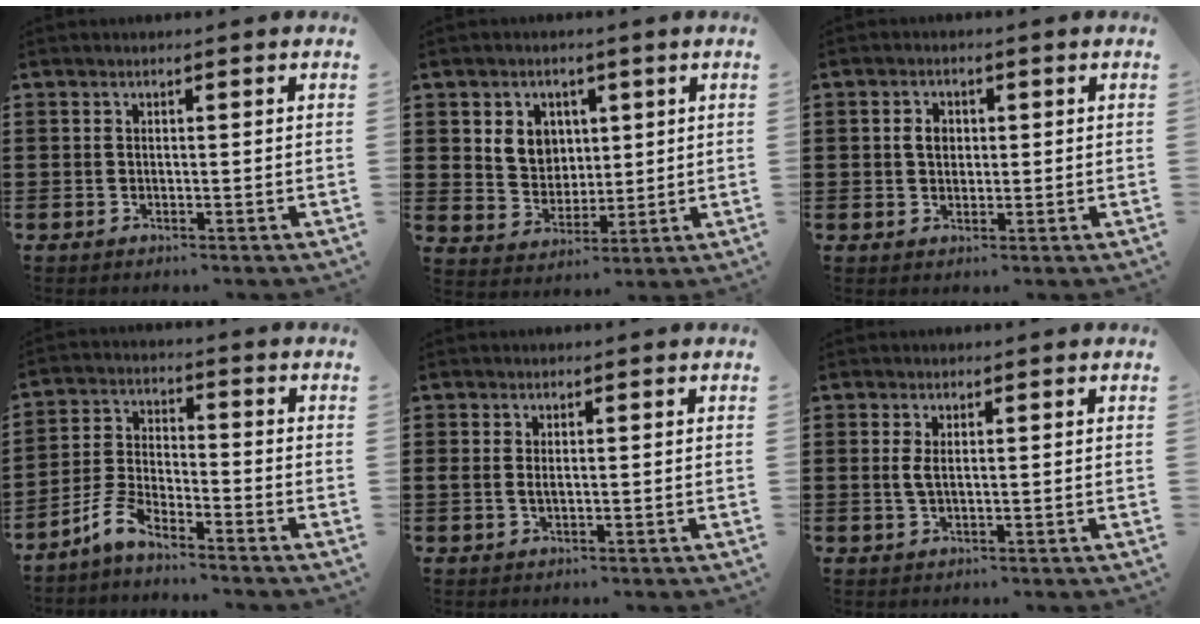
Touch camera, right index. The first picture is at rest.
{"total": 5.4, "force": [1.9, 4.8, 1.7], "torque": [-0.040, 0.009, 0.030]}
{"total": 2.5, "force": [0.3, 1.9, 1.6], "torque": [-0.036, 0.010, 0.004]}
{"total": 5.4, "force": [-4.7, 1.1, 2.6], "torque": [-0.078, -0.003, -0.098]}
{"total": 1.1, "force": [0.2, 0.4, 1.0], "torque": [-0.022, 0.004, 0.002]}
{"total": 1.7, "force": [0.4, 0.5, 1.6], "torque": [-0.031, 0.003, 0.005]}